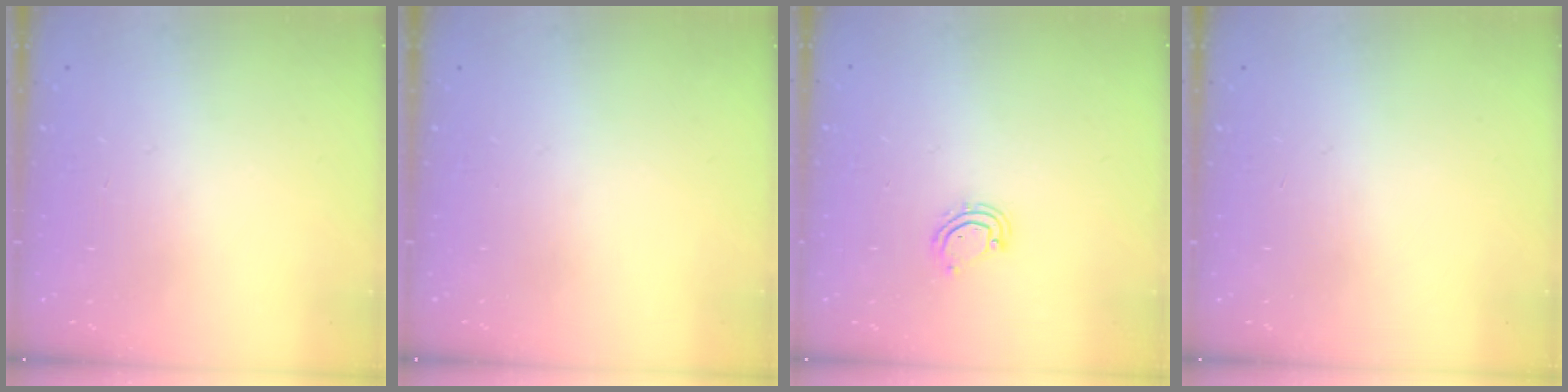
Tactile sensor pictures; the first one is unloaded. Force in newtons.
{"total": 0.0}
{"total": 5.0, "press": 5.0, "slide": 0.3}
{"total": 0.0}